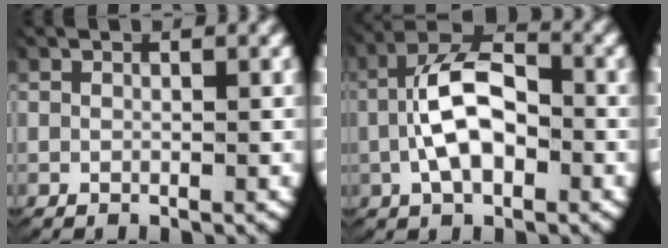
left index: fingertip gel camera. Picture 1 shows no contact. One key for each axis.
{"total": 6.5, "fx": -0.8, "fy": 3.8, "fz": 5.2, "tx": -0.099, "ty": -0.004, "tz": -0.014}